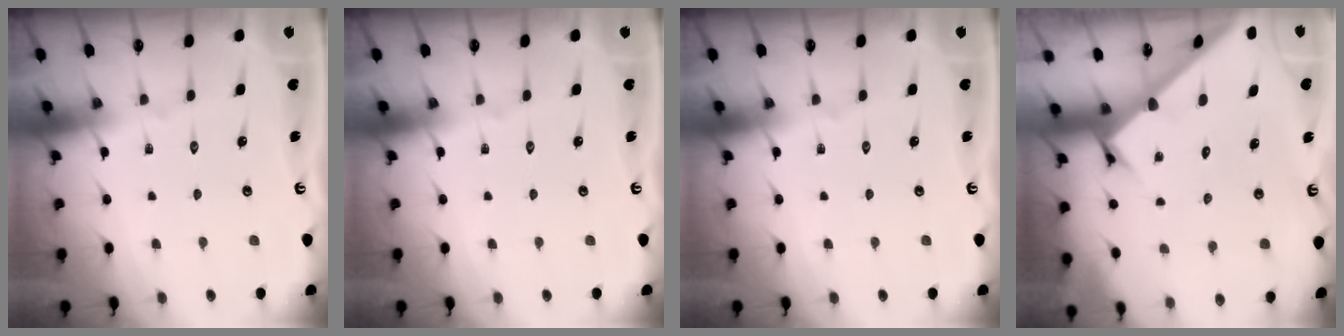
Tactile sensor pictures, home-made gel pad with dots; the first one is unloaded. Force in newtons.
{"total": 0.0}
{"total": 0.0}
{"total": 2.6, "press": 2.6, "slide": 0.2}